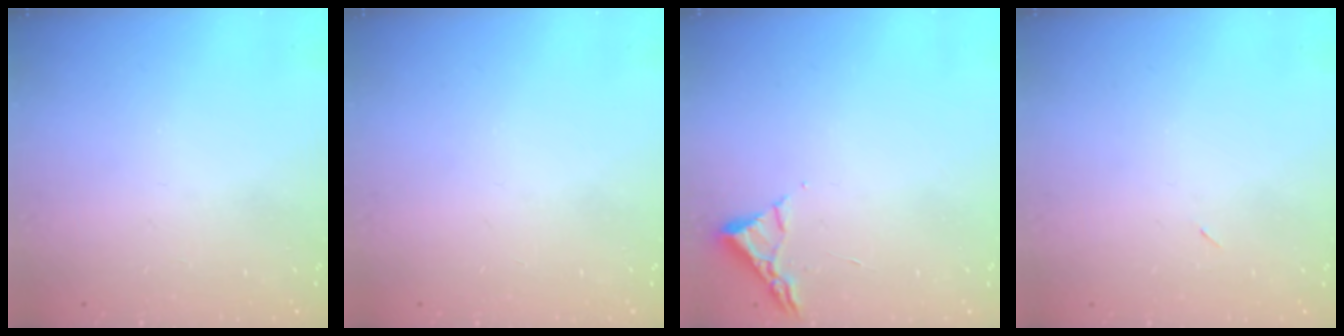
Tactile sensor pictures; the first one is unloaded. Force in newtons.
{"total": 0.0}
{"total": 3.0, "press": 2.9, "slide": 0.4}
{"total": 2.3, "press": 1.9, "slide": 1.2}